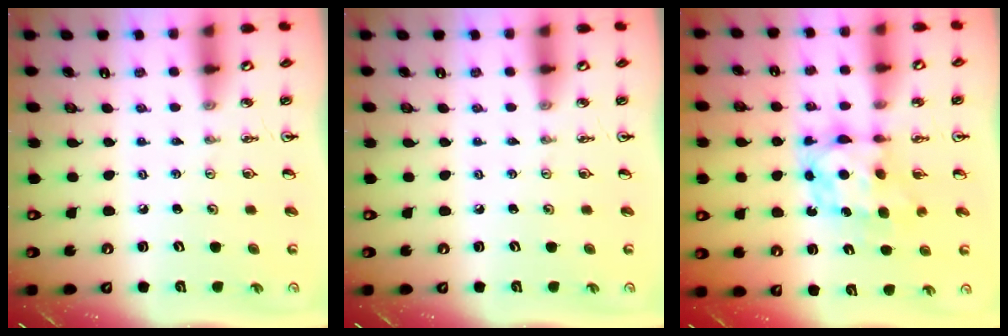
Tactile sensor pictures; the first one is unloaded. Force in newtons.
{"total": 0.0}
{"total": 7.2, "press": 7.2, "slide": 0.5}